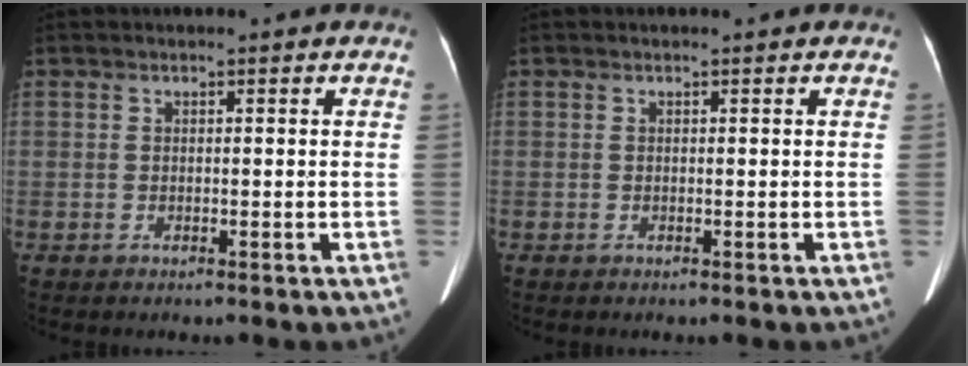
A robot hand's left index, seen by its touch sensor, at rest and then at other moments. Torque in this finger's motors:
{"motor_torque": [-0.12, 0.25, -0.20, -0.08]}